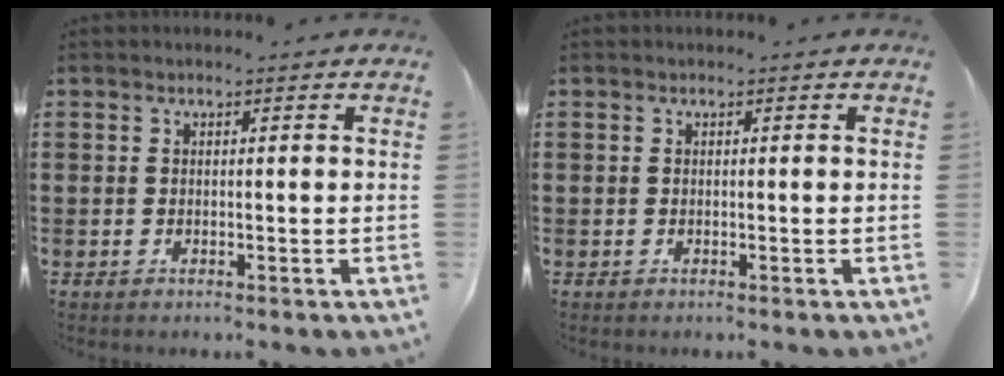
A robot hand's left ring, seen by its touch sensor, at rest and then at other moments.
{"total": 0.0}